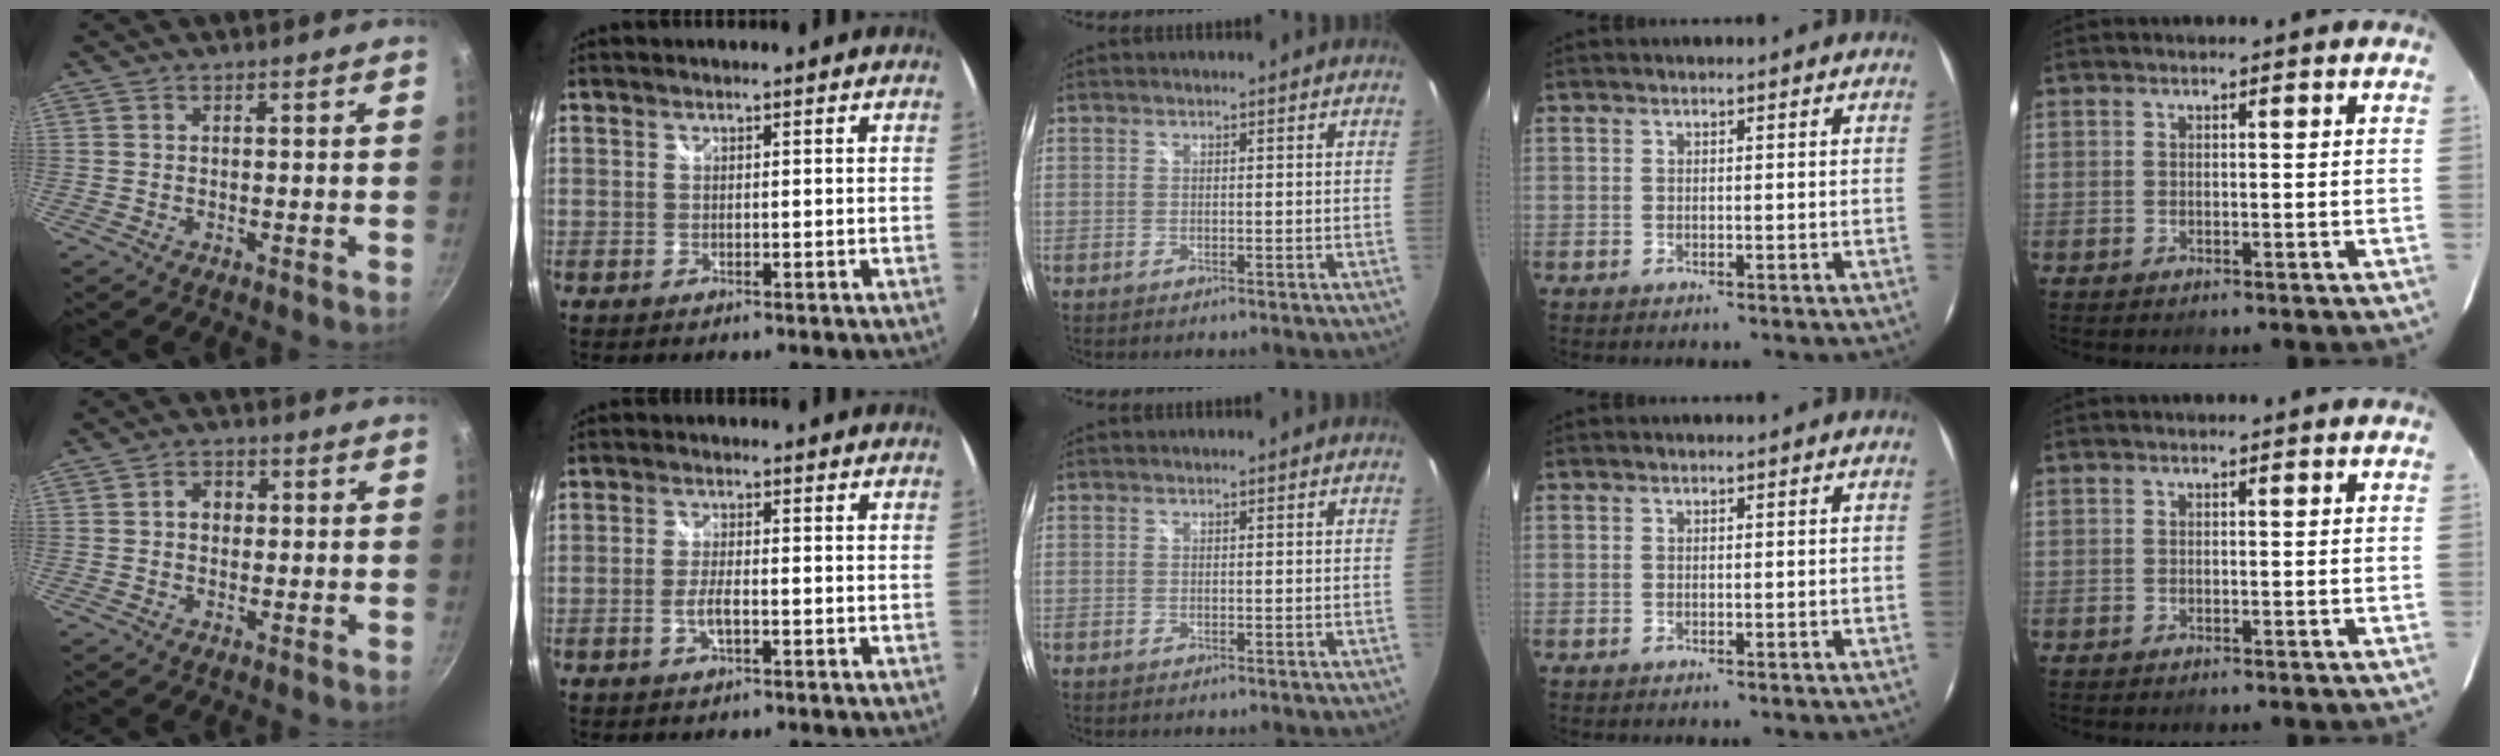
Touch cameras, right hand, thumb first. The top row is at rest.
{"thumb": {"total": 3.7, "force": [0.3, 3.0, 2.1], "torque": [-0.014, 0.007, 0.000]}, "index": {"total": 3.3, "force": [-1.3, 0.9, 3.0], "torque": [-0.067, 0.000, -0.024]}}